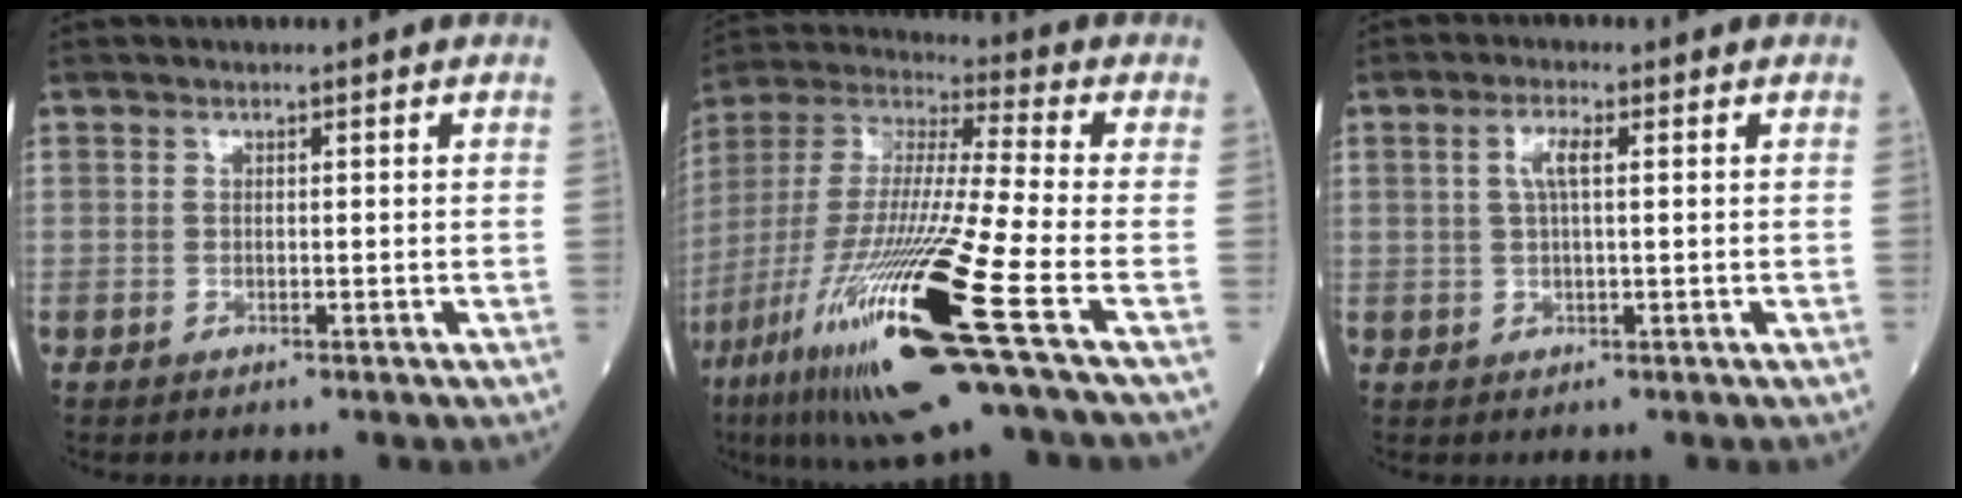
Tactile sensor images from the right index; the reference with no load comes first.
{"total": 24.6, "force": [-10.3, 0.8, 22.3], "torque": [-0.447, -0.059, -0.193]}
{"total": 3.0, "force": [0.9, 0.5, 2.8], "torque": [-0.061, 0.007, 0.018]}